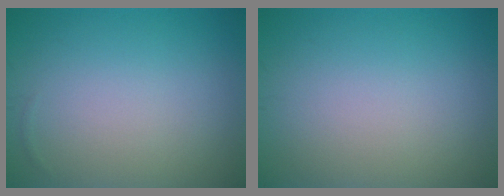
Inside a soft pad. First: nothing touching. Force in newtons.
{"total": 0.0}